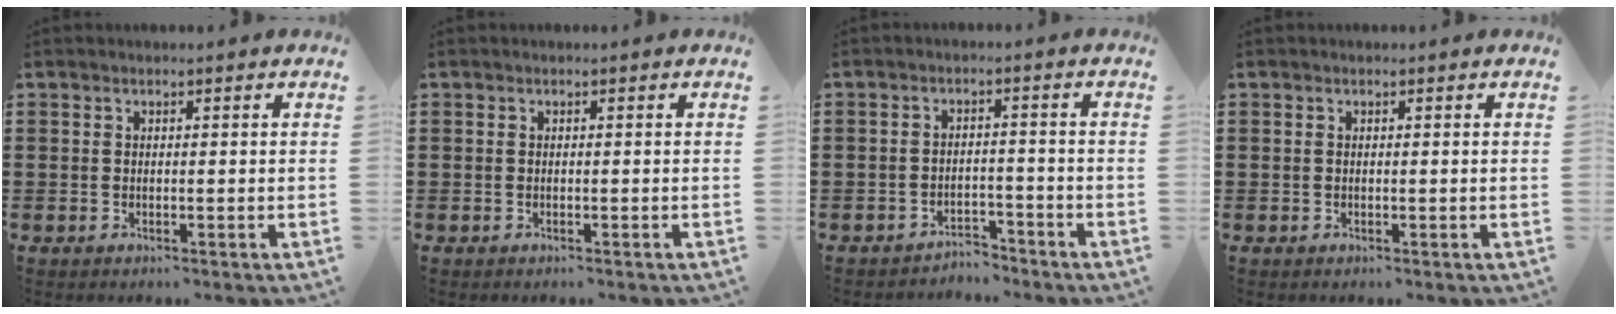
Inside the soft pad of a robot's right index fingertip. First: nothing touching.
{"total": 0.0}
{"total": 3.0, "force": [-3.0, 0.4, 0.2], "torque": [-0.011, 0.000, -0.062]}
{"total": 0.0}